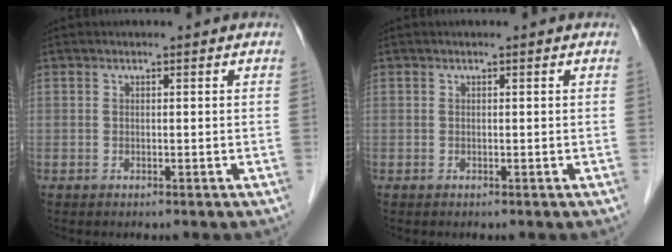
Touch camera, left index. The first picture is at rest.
{"total": 0.0}